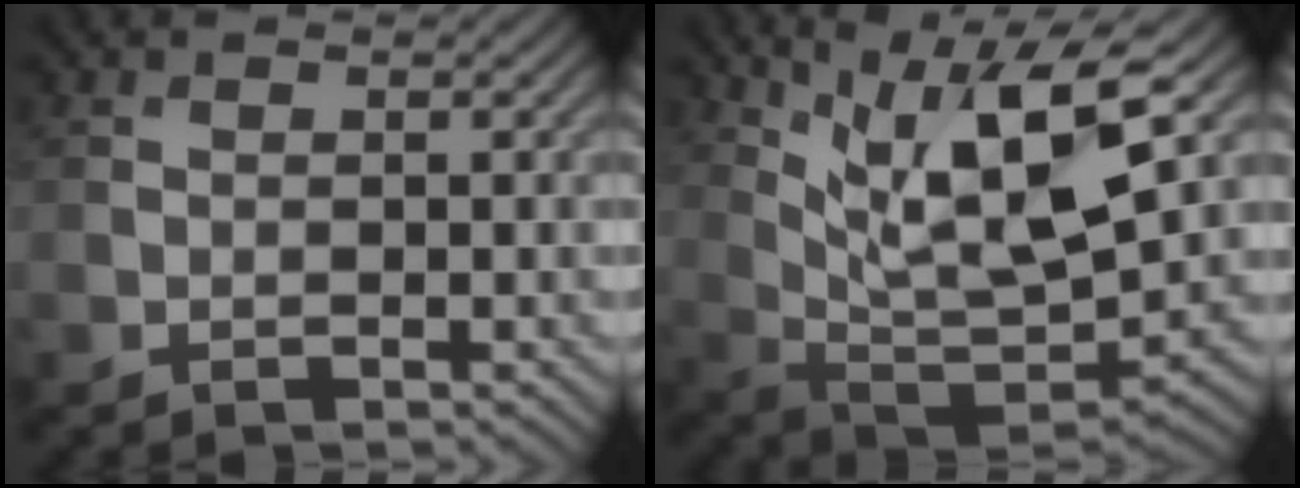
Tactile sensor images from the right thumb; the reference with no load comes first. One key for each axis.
{"total": 13.7, "fx": 6.3, "fy": 4.5, "fz": 11.3, "tx": -0.228, "ty": -0.006, "tz": 0.121}